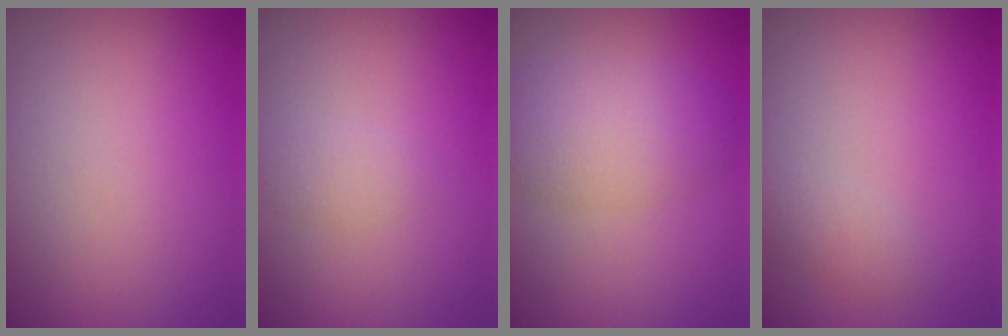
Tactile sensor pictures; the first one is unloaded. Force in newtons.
{"total": 1.2, "press": 1.2, "slide": 0.0}
{"total": 5.2, "press": 5.2, "slide": 0.2}
{"total": 1.2, "press": 1.2, "slide": 0.0}